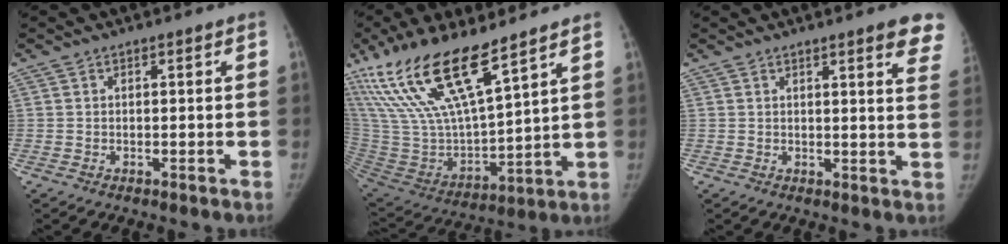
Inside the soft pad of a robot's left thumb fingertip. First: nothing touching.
{"total": 23.5, "force": [15.5, 6.5, 16.4], "torque": [-0.321, -0.058, 0.303]}
{"total": 9.3, "force": [6.4, 1.5, 6.5], "torque": [-0.050, -0.023, 0.065]}